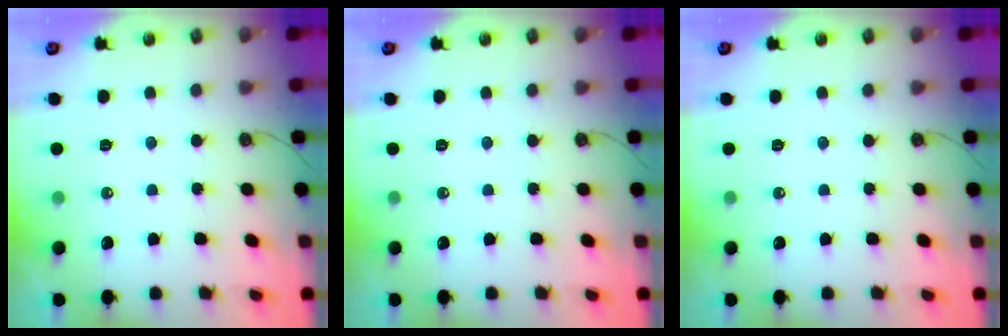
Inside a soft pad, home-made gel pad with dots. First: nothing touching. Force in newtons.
{"total": 0.0}
{"total": 0.0}